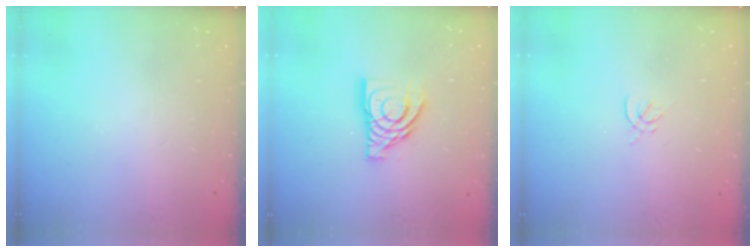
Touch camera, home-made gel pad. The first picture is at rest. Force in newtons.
{"total": 12.5, "press": 12.4, "slide": 1.5}
{"total": 1.6, "press": 1.5, "slide": 0.6}